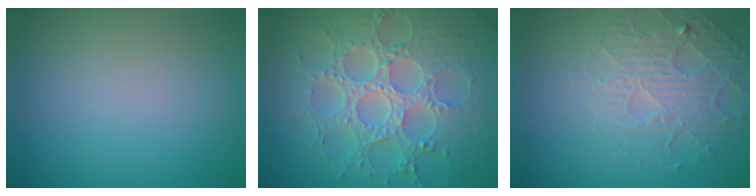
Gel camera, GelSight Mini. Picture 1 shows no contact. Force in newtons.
{"total": 8.8, "press": 6.6, "slide": 5.9}
{"total": 4.5, "press": 3.3, "slide": 3.1}